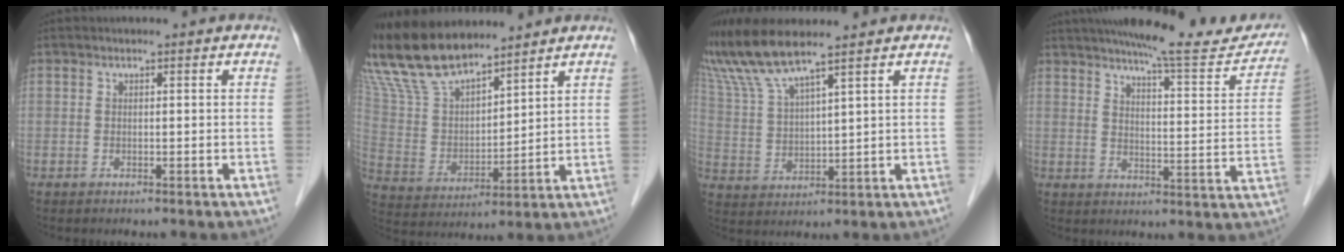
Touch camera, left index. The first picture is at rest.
{"total": 15.8, "force": [13.9, 3.5, 6.7], "torque": [-0.150, 0.015, 0.280]}
{"total": 9.2, "force": [7.8, -0.4, 4.9], "torque": [-0.114, 0.006, 0.158]}
{"total": 17.5, "force": [15.7, 2.2, 7.5], "torque": [-0.098, -0.020, 0.200]}